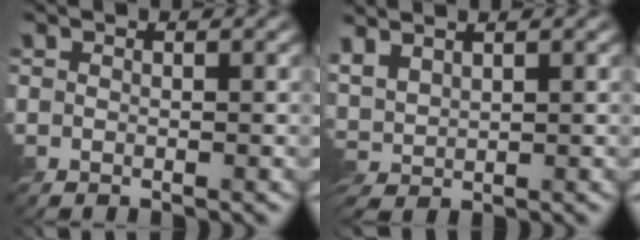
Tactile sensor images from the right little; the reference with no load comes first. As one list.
[{"total": 3.3, "force": [2.5, 1.2, 1.9], "torque": [-0.055, 0.011, 0.054]}]